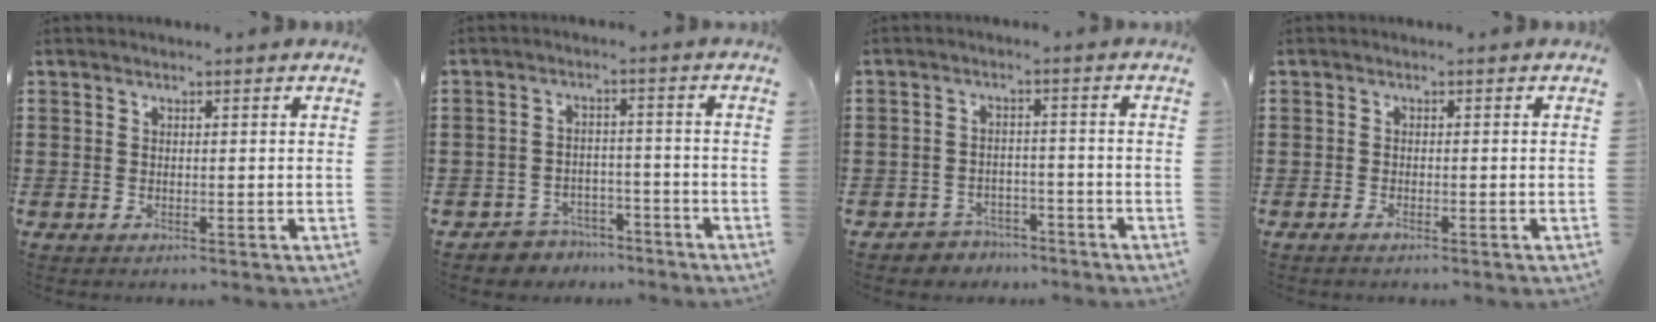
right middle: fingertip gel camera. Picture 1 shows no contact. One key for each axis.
{"total": 4.1, "fx": -3.9, "fy": 1.1, "fz": -0.2, "tx": -0.006, "ty": 0.006, "tz": -0.082}
{"total": 3.3, "fx": -3.1, "fy": 0.9, "fz": -0.3, "tx": -0.005, "ty": 0.002, "tz": -0.068}
{"total": 0.7, "fx": -0.5, "fy": 0.1, "fz": 0.5, "tx": -0.011, "ty": -0.005, "tz": -0.008}